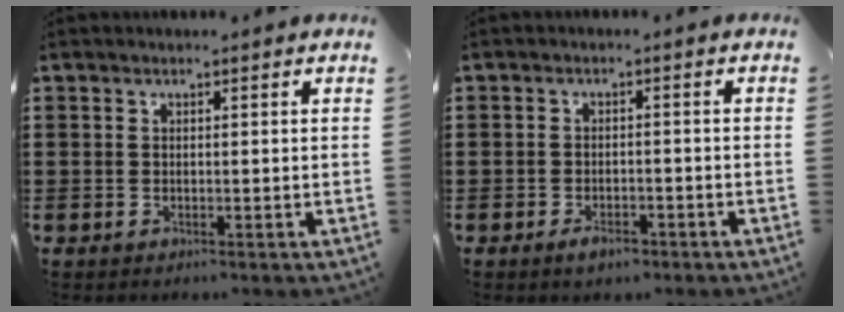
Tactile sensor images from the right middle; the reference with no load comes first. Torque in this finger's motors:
{"motor_torque": [2.10, 0.04, 0.12, 0.07]}